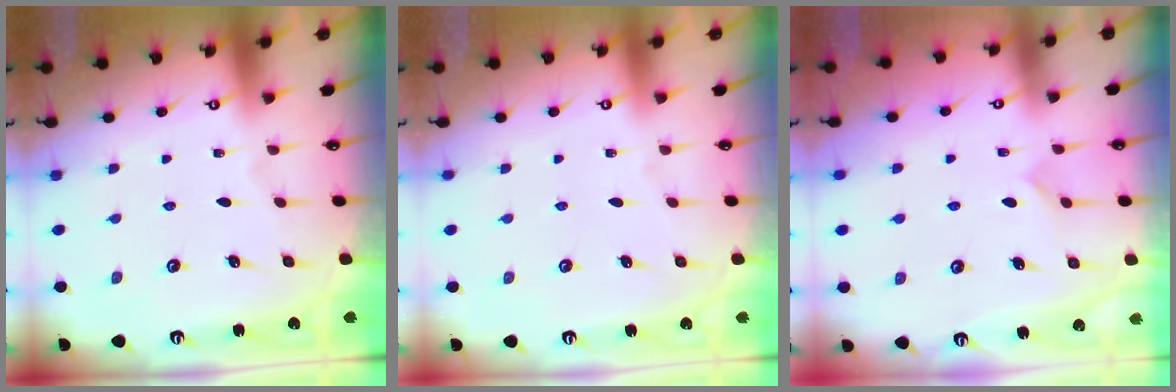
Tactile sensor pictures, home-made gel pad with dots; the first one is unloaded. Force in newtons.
{"total": 0.0}
{"total": 5.9, "press": 5.9, "slide": 0.1}